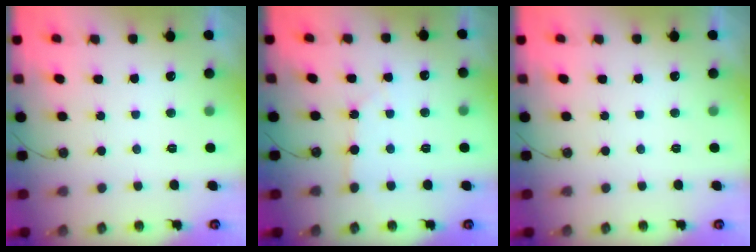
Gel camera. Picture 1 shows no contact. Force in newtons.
{"total": 3.3, "press": 3.3, "slide": 0.4}
{"total": 0.0}